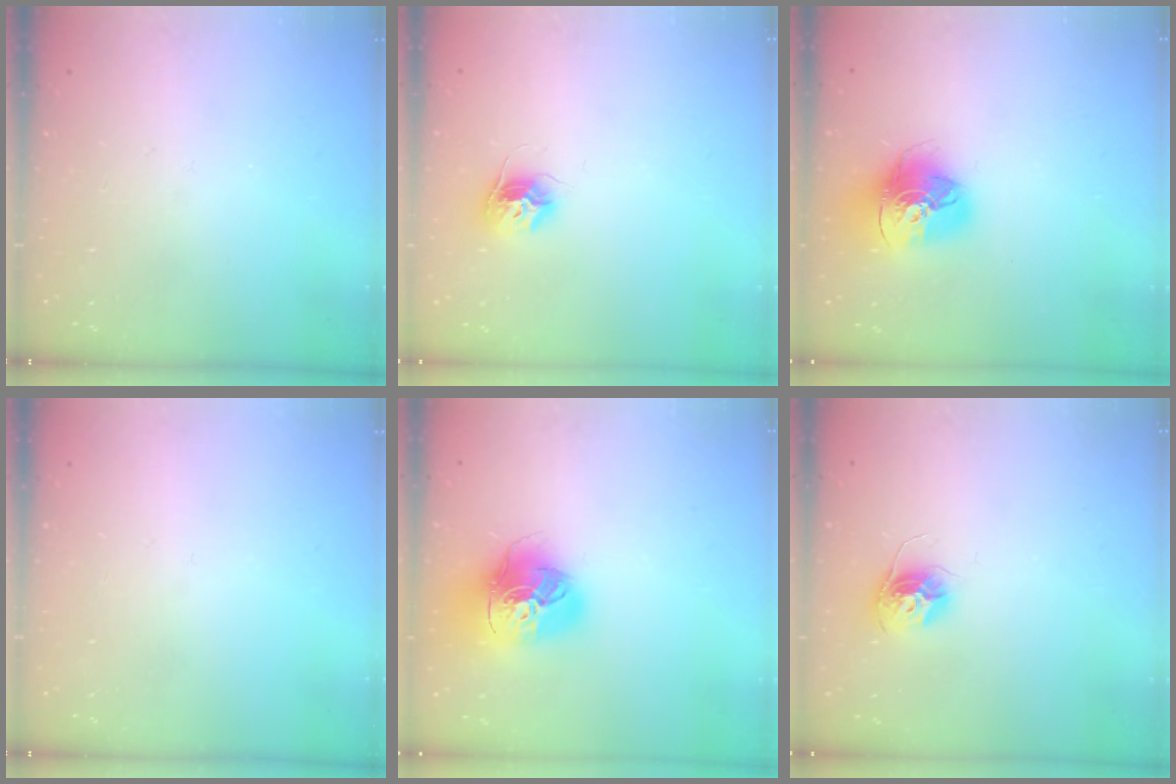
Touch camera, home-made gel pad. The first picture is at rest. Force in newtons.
{"total": 9.3, "press": 9.3, "slide": 0.5}
{"total": 15.3, "press": 15.3, "slide": 1.5}
{"total": 0.0}
{"total": 19.5, "press": 19.4, "slide": 2.2}
{"total": 10.8, "press": 10.8, "slide": 0.8}